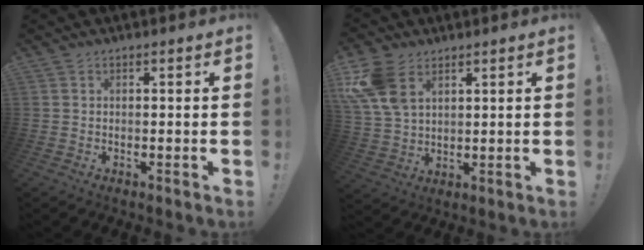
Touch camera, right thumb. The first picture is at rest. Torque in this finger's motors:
{"motor_torque": [0.41, 0.41, 0.26, 0.54, 0.17]}